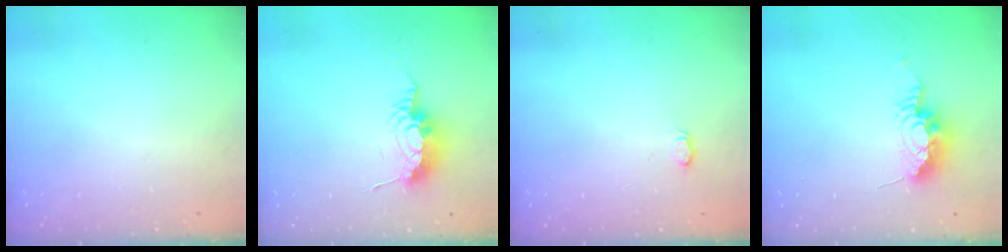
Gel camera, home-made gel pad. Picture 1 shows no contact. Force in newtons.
{"total": 8.5, "press": 8.4, "slide": 1.4}
{"total": 3.3, "press": 3.3, "slide": 0.4}
{"total": 15.9, "press": 11.1, "slide": 11.4}